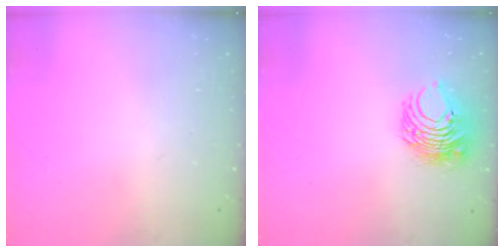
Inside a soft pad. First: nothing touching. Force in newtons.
{"total": 8.8, "press": 8.8, "slide": 0.8}